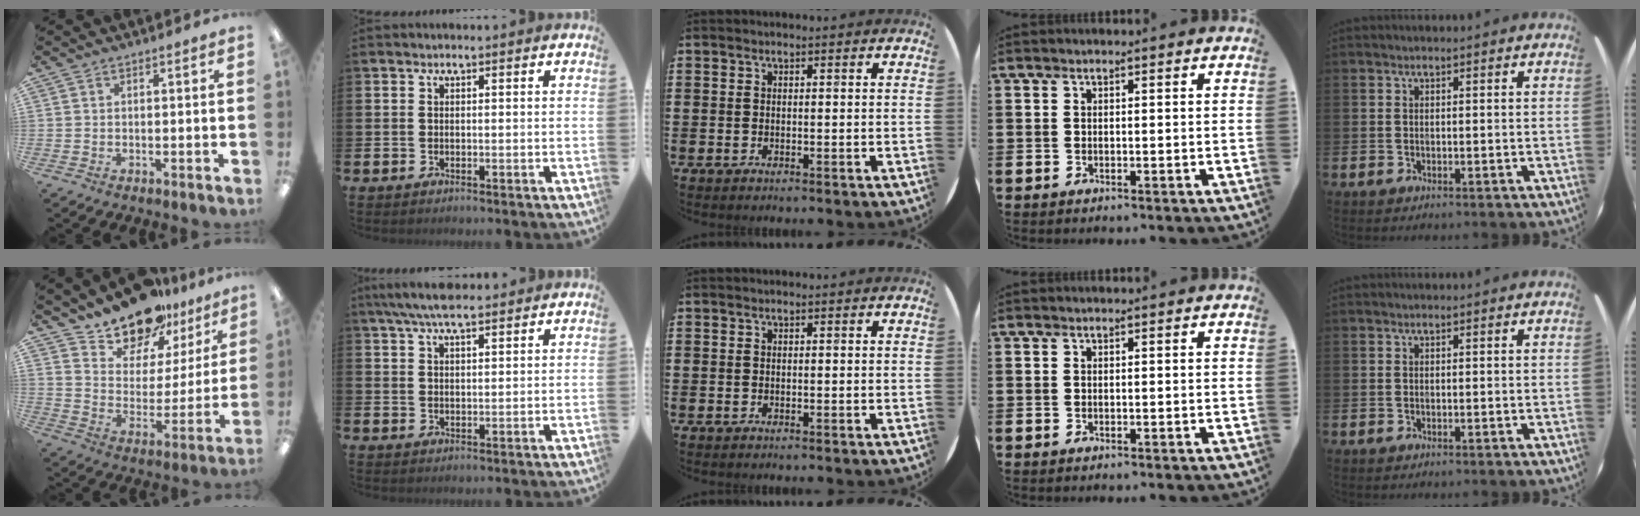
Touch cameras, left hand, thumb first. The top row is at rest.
{"thumb": {"total": 16.0, "force": [13.7, 7.3, 3.9], "torque": [-0.068, -0.113, 0.250]}, "index": {"total": 6.1, "force": [5.3, 1.4, 2.8], "torque": [-0.058, -0.015, 0.094]}}